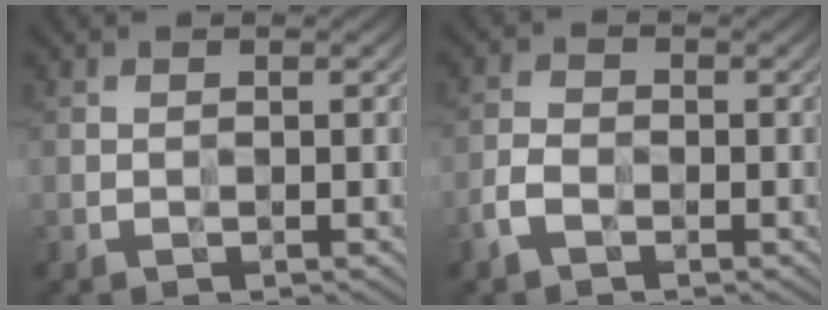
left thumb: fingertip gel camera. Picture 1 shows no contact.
{"total": 3.4, "force": [-2.2, 2.0, 1.6], "torque": [-0.034, -0.006, -0.050]}